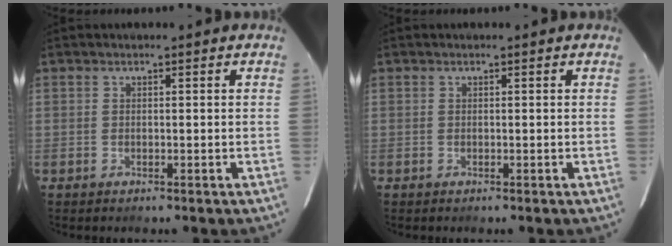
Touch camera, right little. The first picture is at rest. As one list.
[{"total": 0.0}]